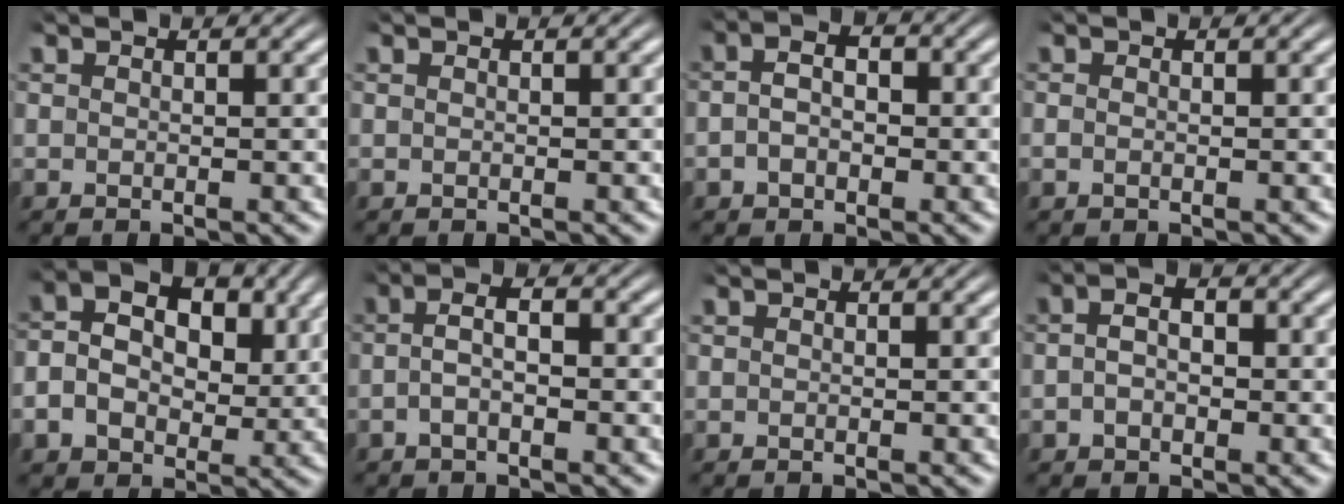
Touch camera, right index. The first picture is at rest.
{"total": 0.0}
{"total": 3.0, "force": [-0.4, 2.1, 2.2], "torque": [-0.037, -0.003, -0.010]}
{"total": 0.8, "force": [-0.3, 0.5, 0.5], "torque": [-0.008, 0.001, -0.008]}
{"total": 8.6, "force": [1.1, 6.4, 5.6], "torque": [-0.103, -0.009, 0.012]}
{"total": 3.0, "force": [-0.7, 1.2, 2.6], "torque": [-0.045, 0.000, -0.017]}
{"total": 0.0}
{"total": 2.6, "force": [-0.3, 1.6, 1.9], "torque": [-0.029, -0.001, -0.008]}